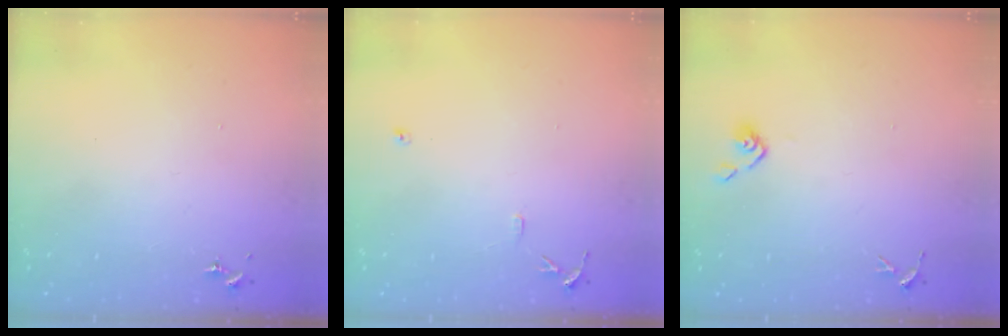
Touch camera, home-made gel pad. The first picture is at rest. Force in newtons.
{"total": 6.1, "press": 6.0, "slide": 0.6}
{"total": 3.6, "press": 3.6, "slide": 0.8}